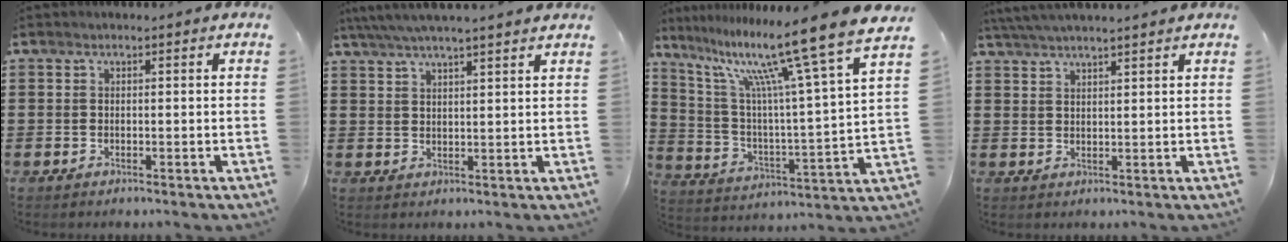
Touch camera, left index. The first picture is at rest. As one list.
[{"total": 4.2, "force": [3.8, -0.3, 1.9], "torque": [-0.048, -0.010, 0.067]}, {"total": 14.4, "force": [10.8, 0.4, 9.6], "torque": [-0.199, -0.076, 0.166]}, {"total": 3.5, "force": [3.2, -0.3, 1.3], "torque": [-0.033, -0.006, 0.060]}]